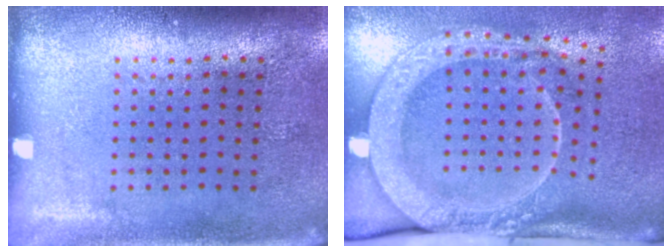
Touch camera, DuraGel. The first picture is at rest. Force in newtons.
{"total": 2.9, "press": 2.1, "slide": 2.0}